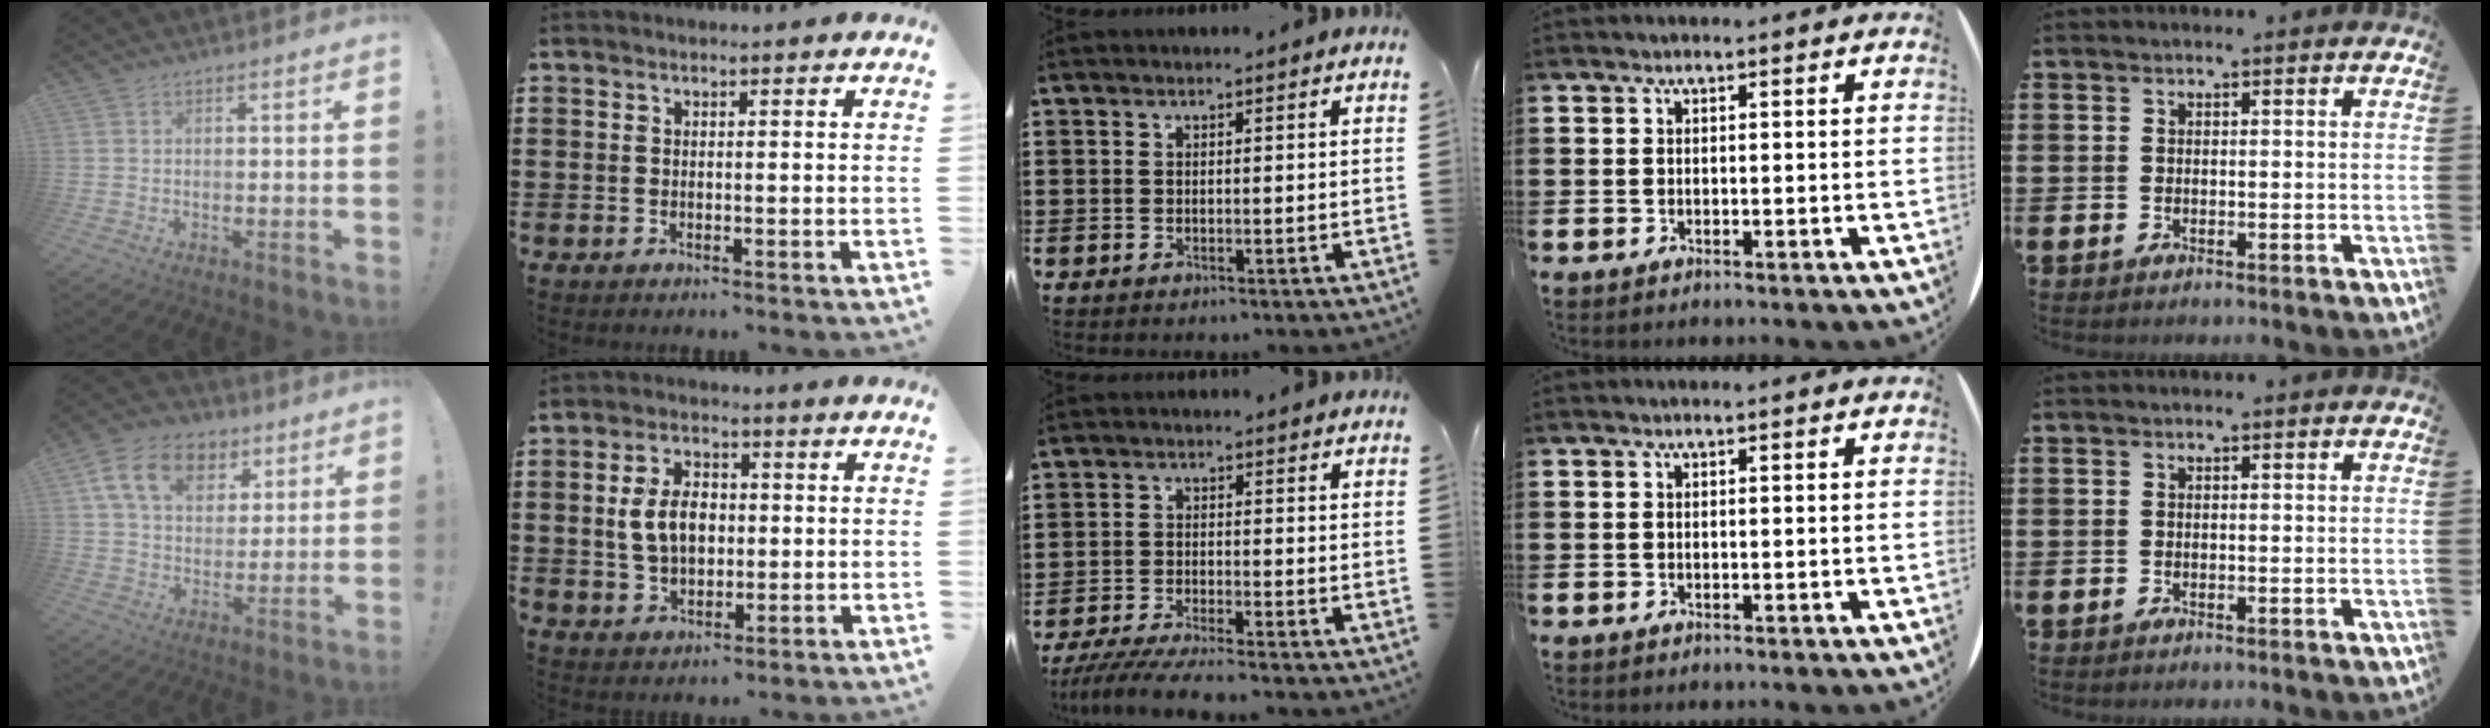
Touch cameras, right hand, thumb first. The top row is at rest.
{"thumb": {"total": 15.7, "force": [7.3, 11.1, 8.3], "torque": [-0.132, -0.023, 0.139]}, "index": {"total": 6.8, "force": [0.3, 4.5, 5.1], "torque": [-0.112, 0.009, -0.002]}, "middle": {"total": 4.7, "force": [-4.5, 0.1, 1.6], "torque": [-0.042, -0.014, -0.090]}}